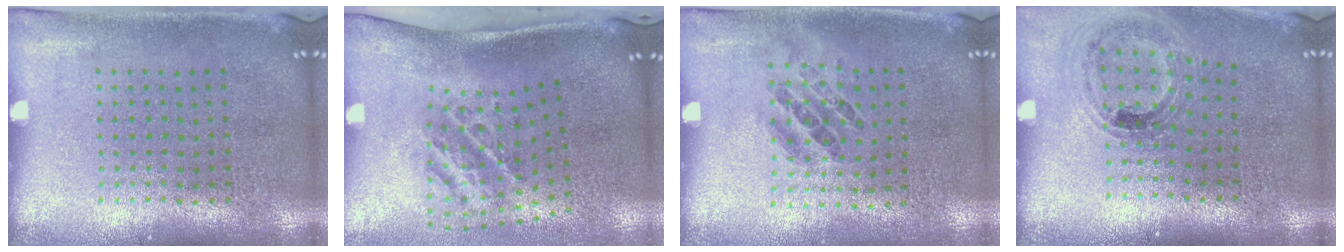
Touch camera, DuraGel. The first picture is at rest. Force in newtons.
{"total": 1.9, "press": 1.3, "slide": 1.5}
{"total": 0.9, "press": 0.6, "slide": 0.6}
{"total": 1.0, "press": 1.0, "slide": 0.2}